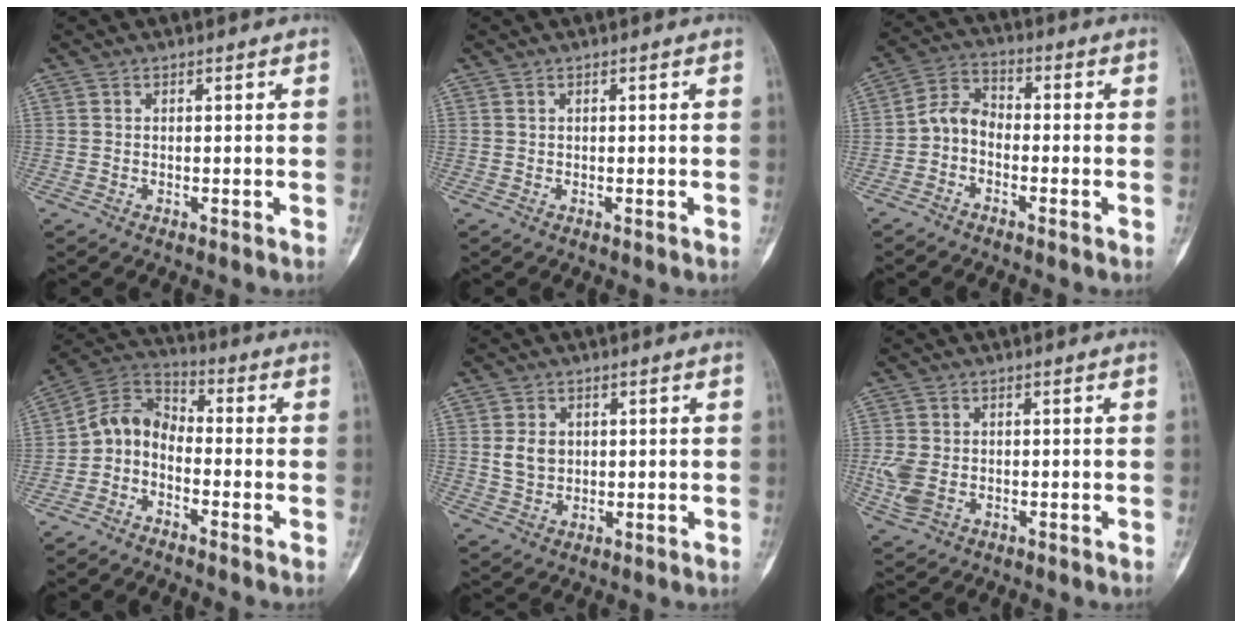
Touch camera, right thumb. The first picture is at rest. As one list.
[{"total": 0.0}, {"total": 5.5, "force": [-1.8, 3.7, 3.6], "torque": [-0.057, 0.029, -0.051]}, {"total": 7.6, "force": [-2.9, 5.2, 4.8], "torque": [-0.079, 0.057, -0.074]}, {"total": 4.5, "force": [0.7, 3.7, 2.4], "torque": [-0.025, -0.003, 0.019]}, {"total": 5.3, "force": [-0.8, 3.7, 3.6], "torque": [-0.088, 0.003, -0.014]}]